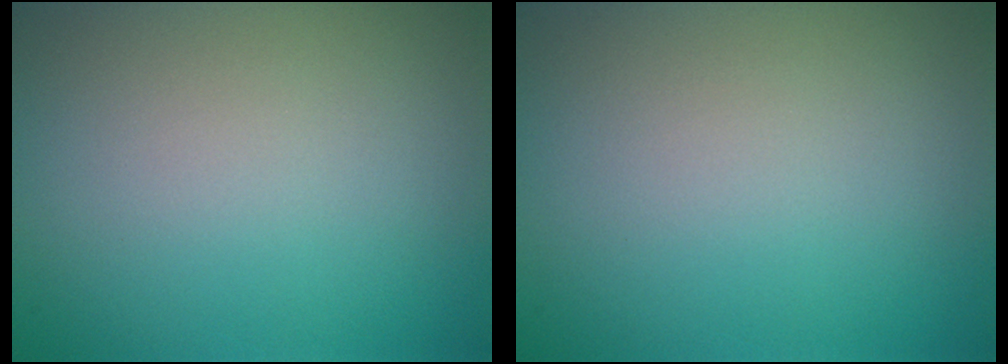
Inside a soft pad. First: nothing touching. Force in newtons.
{"total": 0.0}